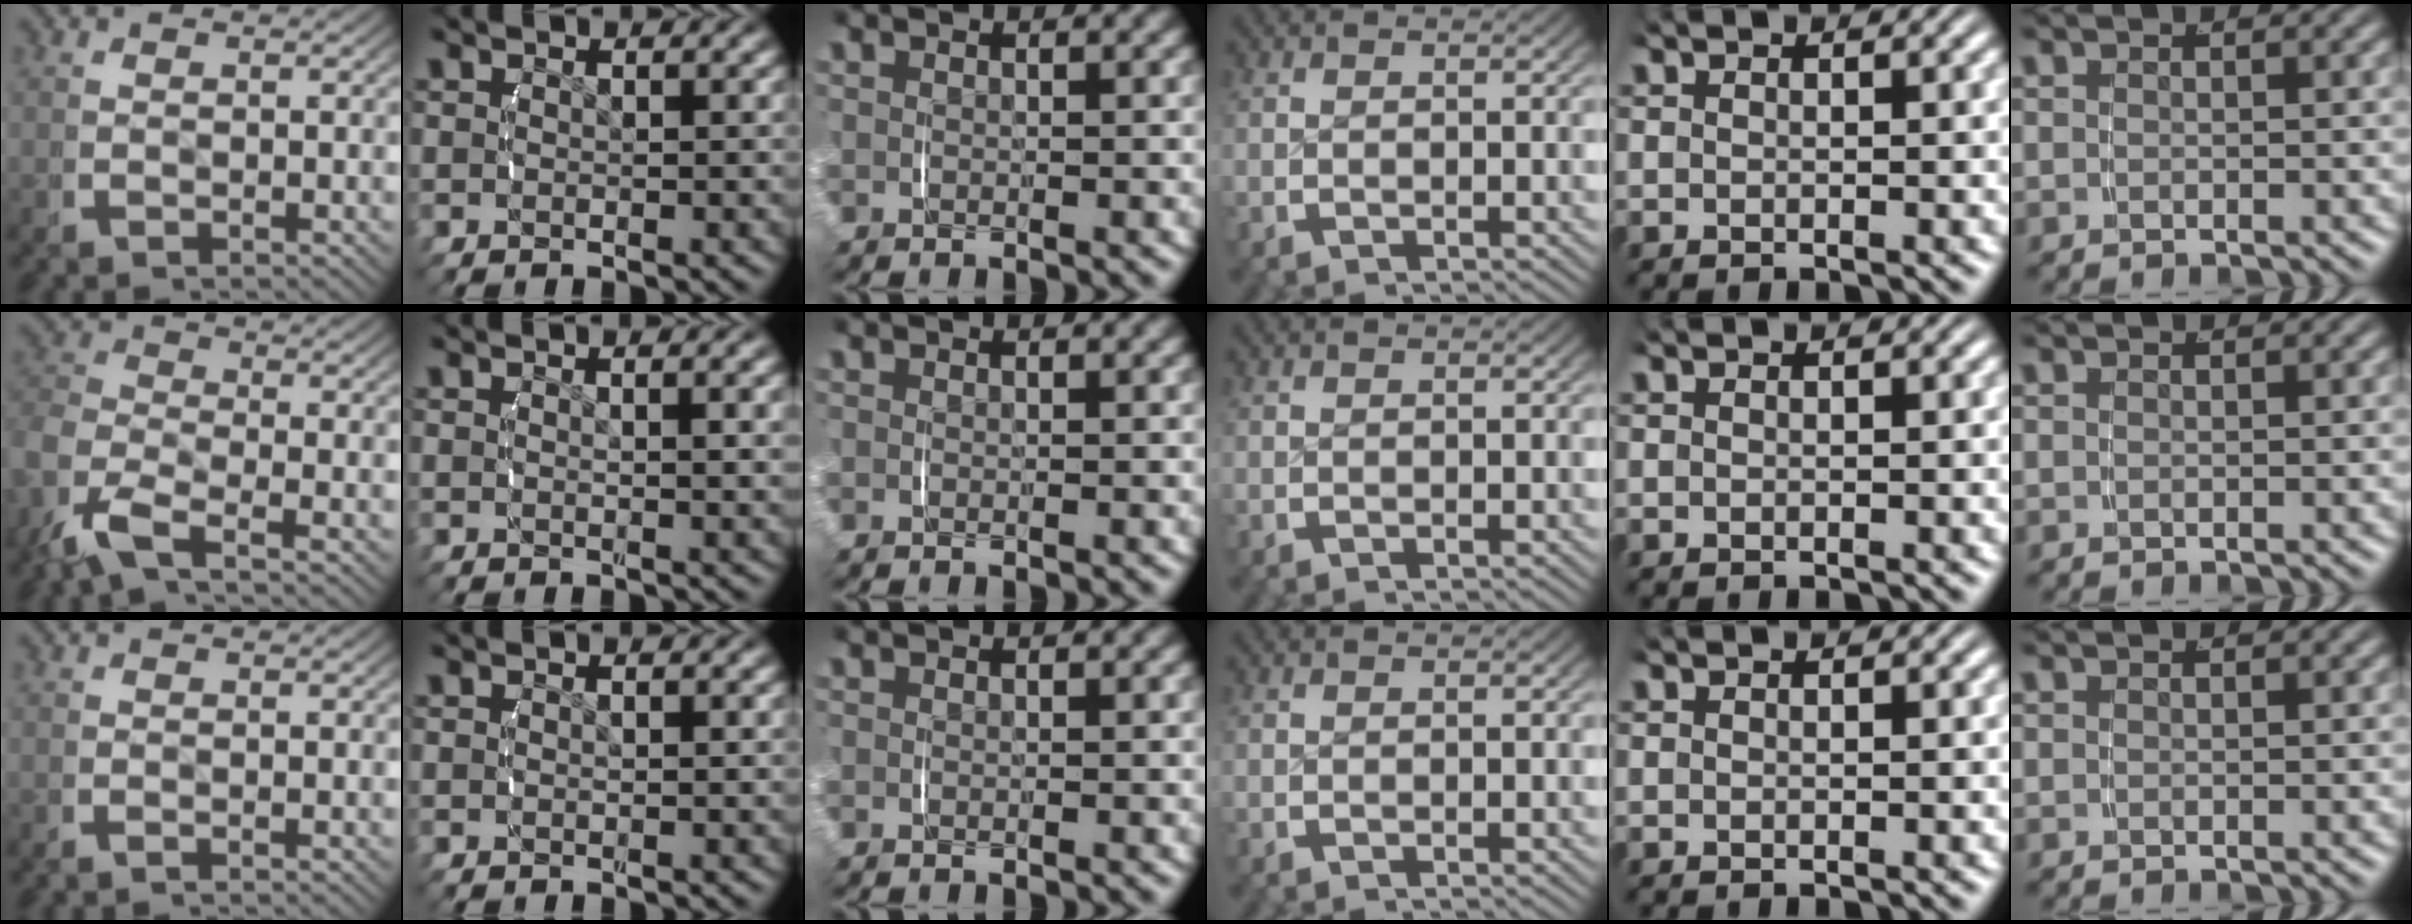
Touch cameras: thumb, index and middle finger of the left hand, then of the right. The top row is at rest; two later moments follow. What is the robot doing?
{"motion": "lift_and_place", "object": "ethernet cable"}